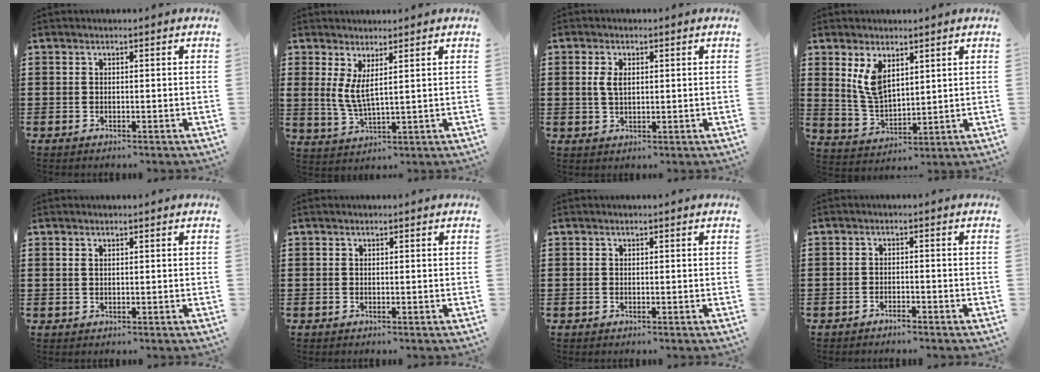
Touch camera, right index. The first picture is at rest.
{"total": 3.8, "force": [1.8, 0.9, 3.3], "torque": [-0.080, -0.005, 0.031]}
{"total": 2.9, "force": [0.5, 1.5, 2.5], "torque": [-0.060, 0.005, 0.004]}
{"total": 6.7, "force": [3.4, 3.4, 4.7], "torque": [-0.110, -0.004, 0.061]}
{"total": 0.6, "force": [0.3, 0.3, 0.4], "torque": [-0.010, 0.002, 0.006]}
{"total": 0.0}
{"total": 0.0}
{"total": 1.3, "force": [-1.3, 0.2, 0.2], "torque": [-0.009, 0.002, -0.026]}